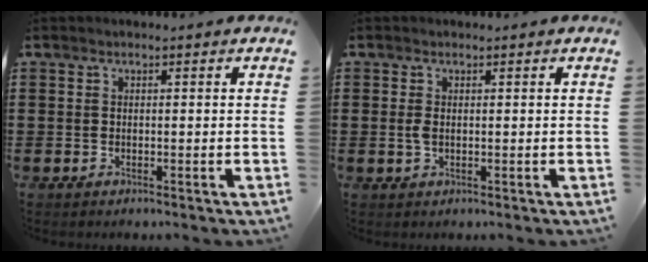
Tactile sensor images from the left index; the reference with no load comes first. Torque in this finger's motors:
{"motor_torque": [0.26, 0.18, 0.18, 0.05]}